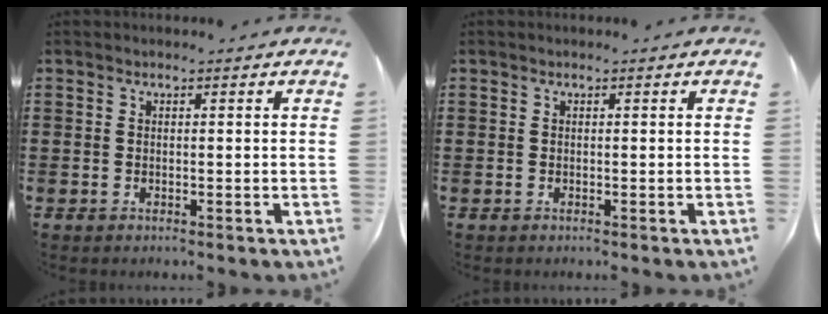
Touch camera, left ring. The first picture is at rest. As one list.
[{"total": 0.0}]